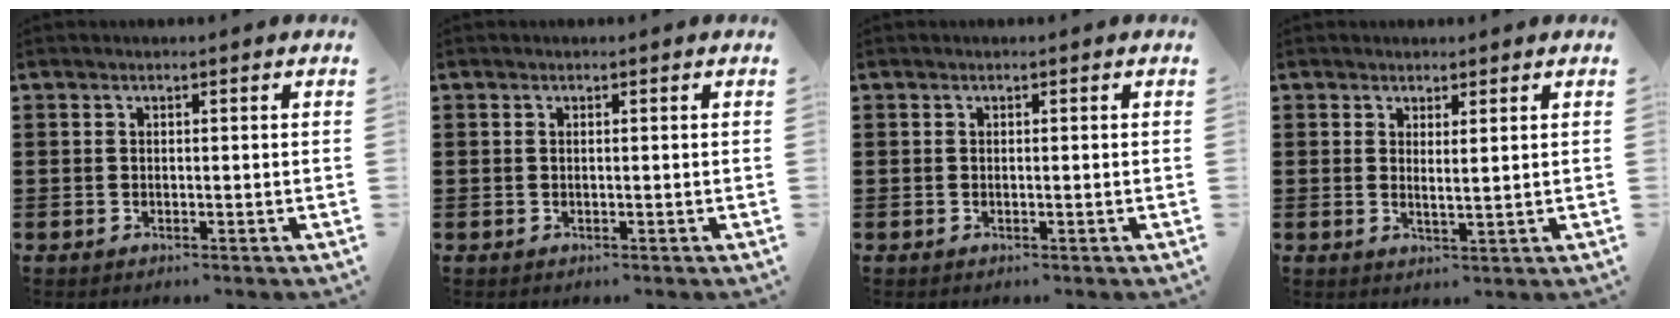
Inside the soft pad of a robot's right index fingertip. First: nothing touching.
{"total": 0.0}
{"total": 0.0}
{"total": 1.5, "force": [1.2, -0.1, 0.9], "torque": [-0.020, 0.001, 0.022]}